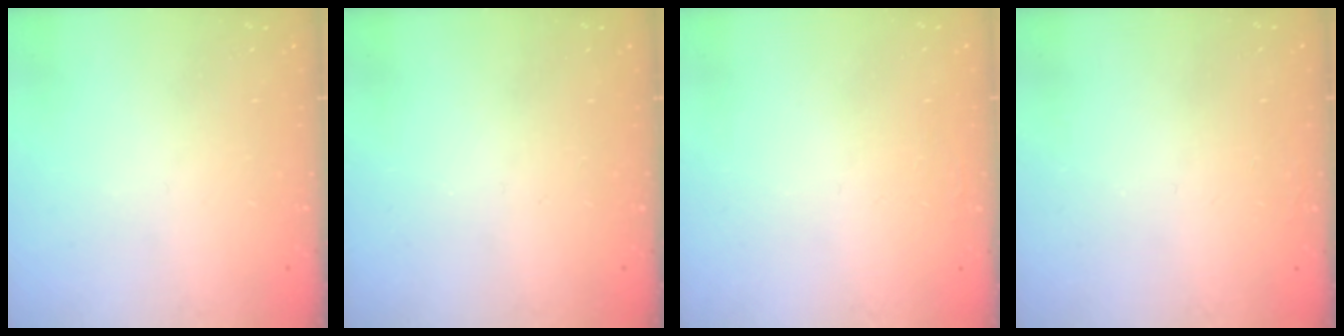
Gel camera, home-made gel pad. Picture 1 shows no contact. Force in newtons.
{"total": 0.0}
{"total": 1.8, "press": 1.7, "slide": 0.4}
{"total": 1.5, "press": 1.5, "slide": 0.1}